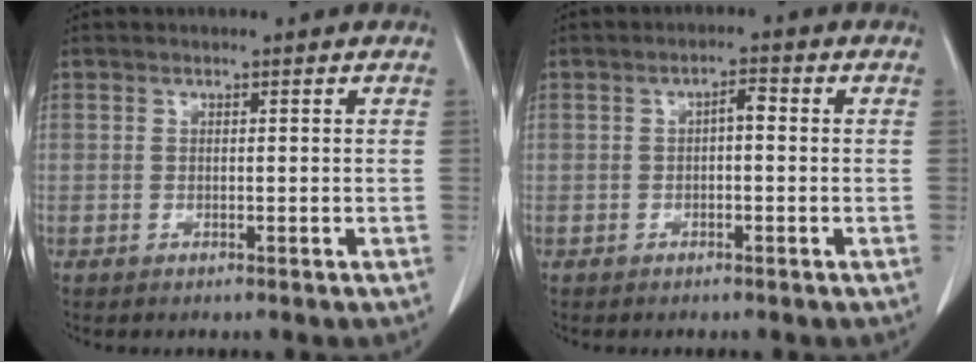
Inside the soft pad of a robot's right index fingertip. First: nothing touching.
{"total": 2.2, "force": [0.1, 0.8, 2.0], "torque": [-0.033, 0.011, 0.002]}